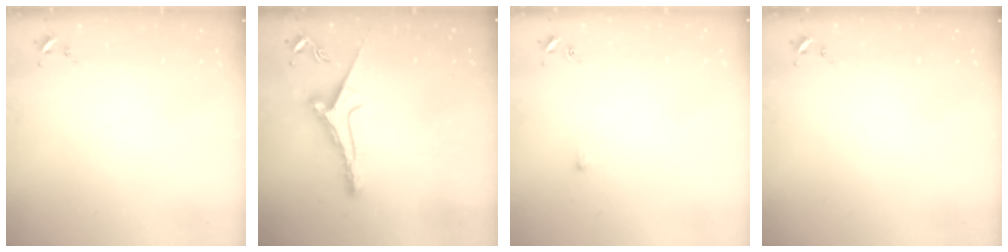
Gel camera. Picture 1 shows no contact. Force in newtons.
{"total": 9.0, "press": 9.0, "slide": 0.3}
{"total": 2.7, "press": 2.7, "slide": 0.6}
{"total": 0.0}